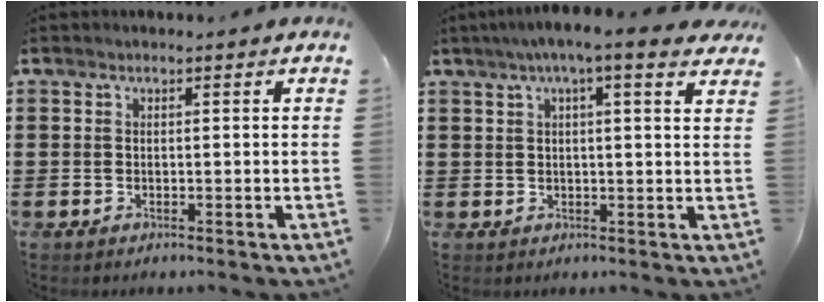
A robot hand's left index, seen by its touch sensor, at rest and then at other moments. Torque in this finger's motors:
{"motor_torque": [2.14, 0.00, 0.19, -0.12]}